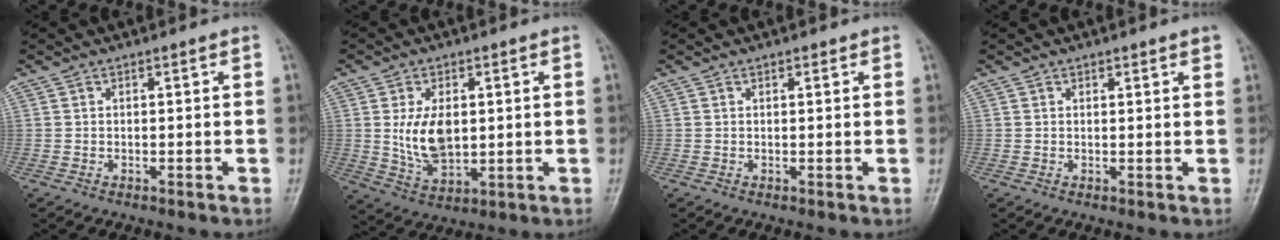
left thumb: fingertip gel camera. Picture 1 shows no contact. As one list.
[{"total": 9.5, "force": [1.0, 5.8, 7.4], "torque": [-0.122, -0.012, 0.031]}, {"total": 0.7, "force": [0.5, 0.4, 0.4], "torque": [-0.004, -0.002, 0.004]}, {"total": 1.8, "force": [1.2, 0.6, 1.2], "torque": [-0.008, -0.004, 0.014]}]